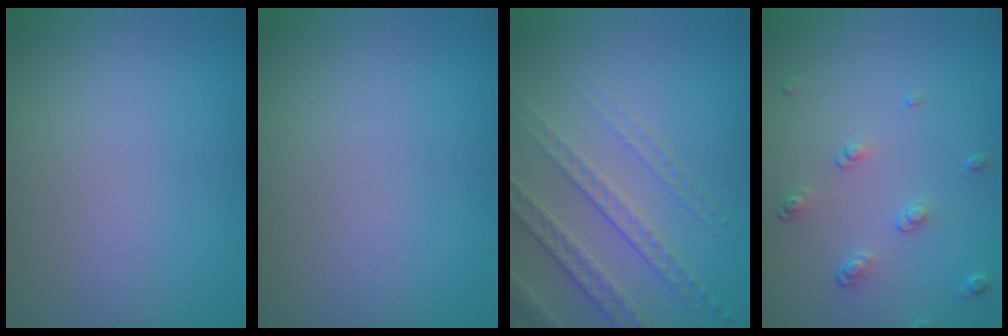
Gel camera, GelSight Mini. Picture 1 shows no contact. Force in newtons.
{"total": 0.0}
{"total": 4.8, "press": 3.4, "slide": 3.4}
{"total": 1.8, "press": 1.3, "slide": 1.2}